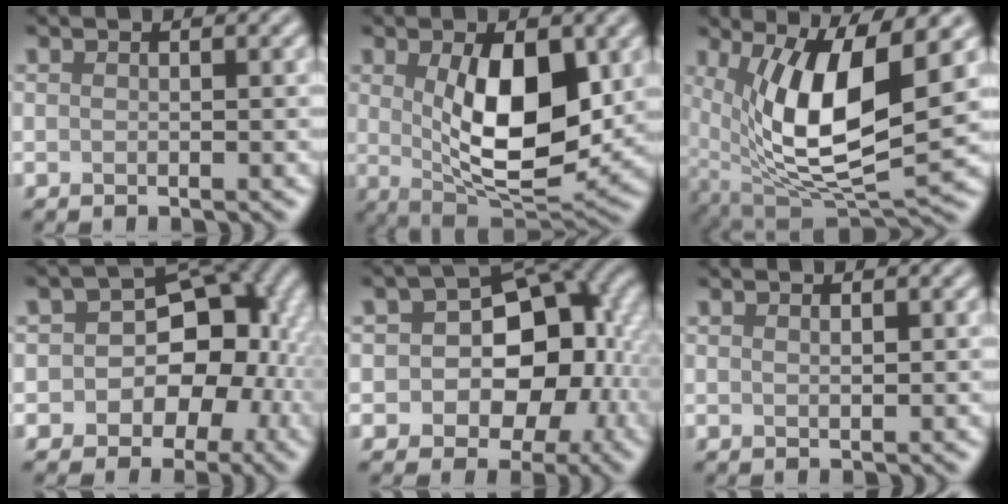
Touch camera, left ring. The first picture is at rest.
{"total": 9.1, "force": [1.2, 4.0, 8.1], "torque": [-0.134, -0.014, 0.028]}
{"total": 10.6, "force": [2.4, 3.5, 9.6], "torque": [-0.175, -0.013, 0.046]}
{"total": 8.4, "force": [-1.4, 6.4, 5.2], "torque": [-0.002, 0.013, -0.043]}
{"total": 9.4, "force": [-1.2, 6.8, 6.4], "torque": [-0.065, 0.005, -0.027]}
{"total": 0.6, "force": [0.3, 0.2, 0.5], "torque": [-0.008, -0.001, 0.007]}